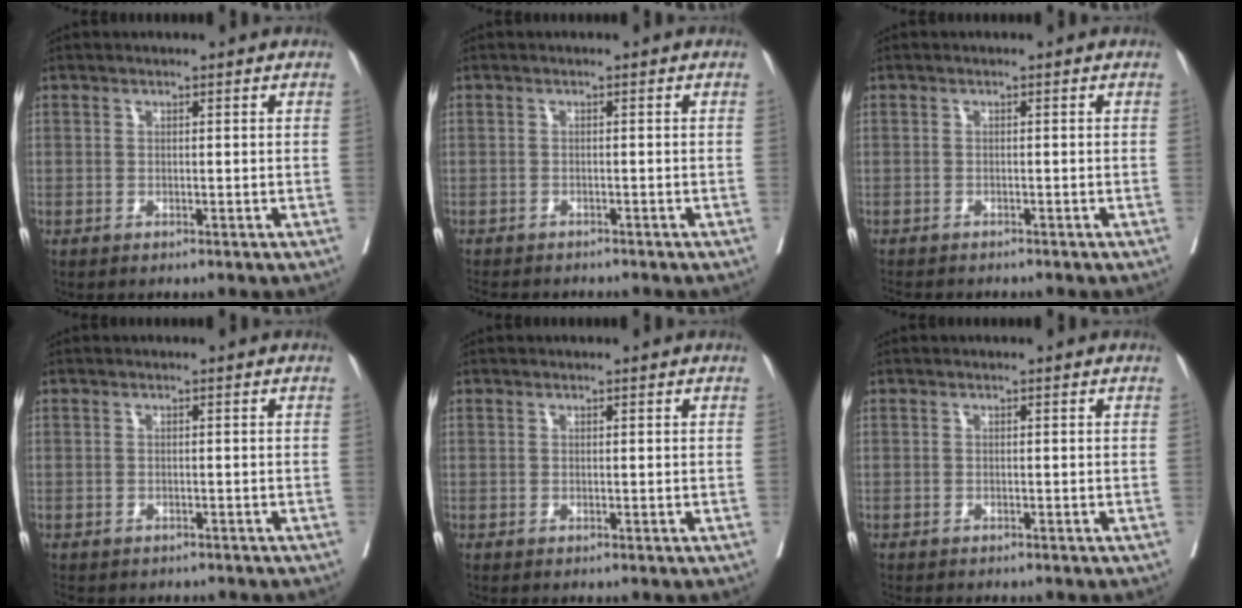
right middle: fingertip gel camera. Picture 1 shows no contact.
{"total": 7.5, "force": [-6.8, 2.0, 2.6], "torque": [-0.047, -0.010, -0.094]}
{"total": 6.1, "force": [-5.4, 1.4, 2.3], "torque": [-0.037, -0.009, -0.078]}
{"total": 6.2, "force": [-5.3, 2.5, 2.0], "torque": [-0.040, -0.006, -0.068]}
{"total": 0.0}
{"total": 2.6, "force": [-2.4, 0.4, 1.0], "torque": [-0.022, -0.008, -0.031]}